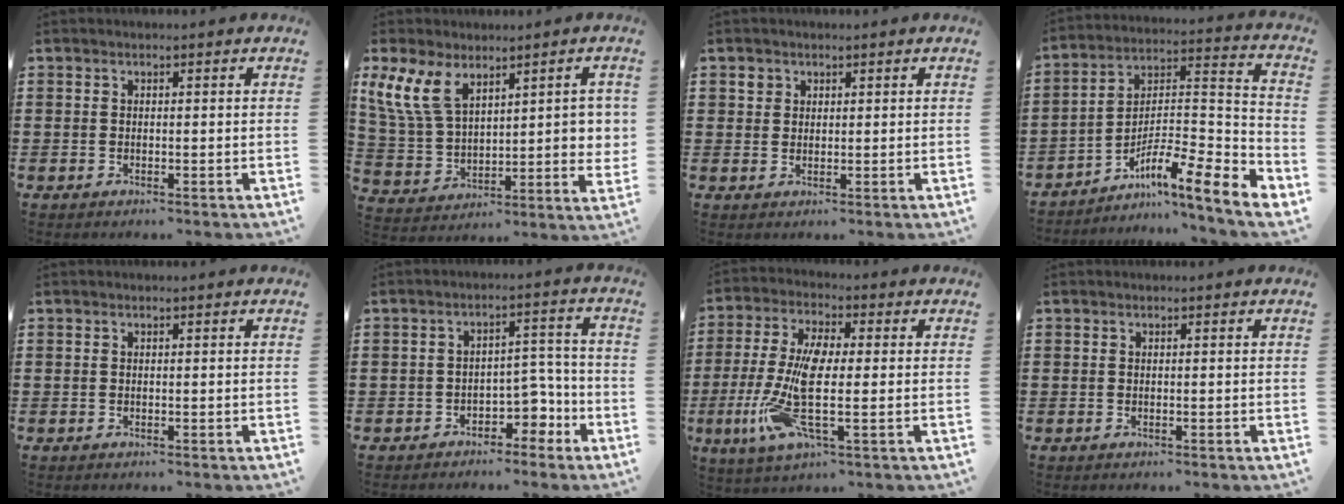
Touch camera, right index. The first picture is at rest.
{"total": 11.5, "force": [5.6, 6.3, 7.9], "torque": [-0.189, -0.003, 0.107]}
{"total": 1.5, "force": [0.9, 1.2, 0.1], "torque": [-0.006, 0.005, 0.017]}
{"total": 9.6, "force": [-7.0, 1.1, 6.5], "torque": [-0.106, -0.005, -0.138]}
{"total": 0.0}
{"total": 5.0, "force": [-2.8, 3.2, 2.5], "torque": [-0.046, 0.016, -0.054]}
{"total": 11.8, "force": [-1.3, 3.3, 11.2], "torque": [-0.247, -0.019, -0.027]}
{"total": 0.0}